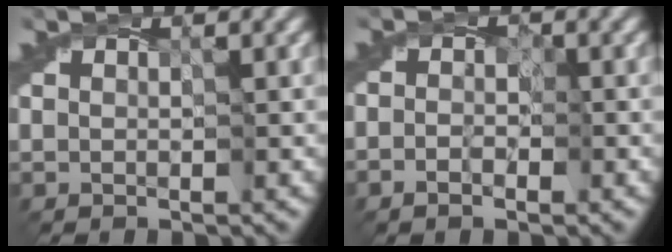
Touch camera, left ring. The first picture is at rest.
{"total": 1.8, "force": [-0.8, 1.1, 1.3], "torque": [-0.011, -0.002, -0.016]}